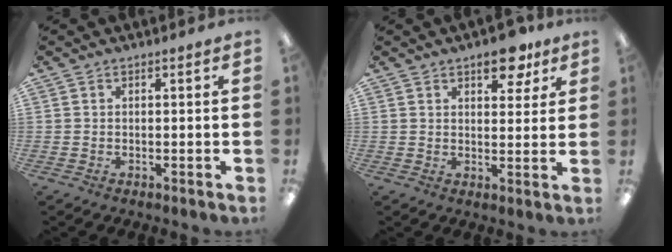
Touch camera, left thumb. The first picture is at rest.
{"total": 8.3, "force": [5.3, 4.0, 5.1], "torque": [-0.047, -0.026, 0.083]}